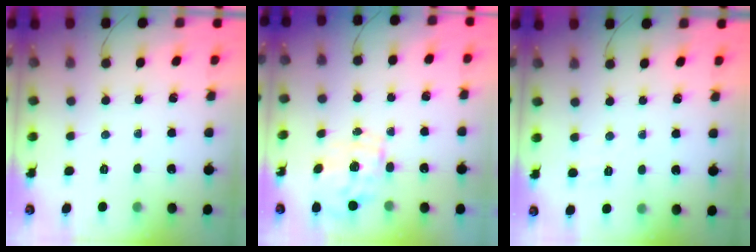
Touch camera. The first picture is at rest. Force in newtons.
{"total": 1.7, "press": 1.5, "slide": 0.7}
{"total": 1.4, "press": 0.5, "slide": 1.3}